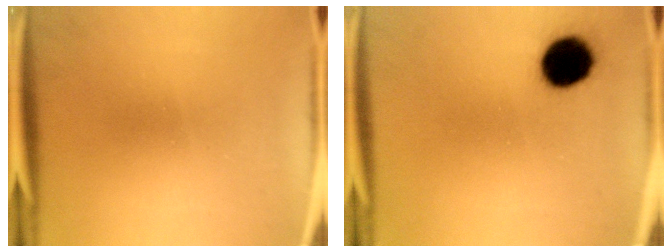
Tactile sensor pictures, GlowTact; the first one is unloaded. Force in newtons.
{"total": 10.4}